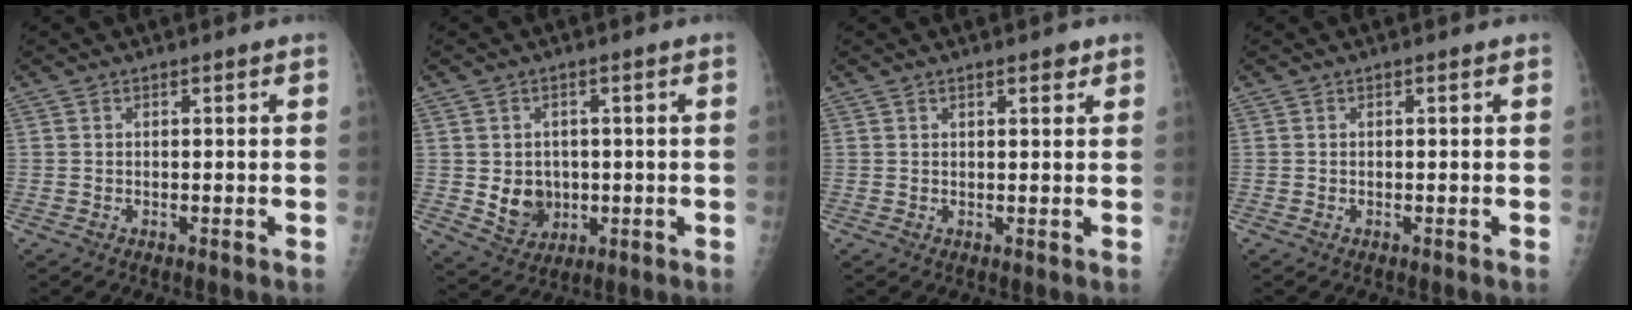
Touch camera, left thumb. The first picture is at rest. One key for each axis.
{"total": 6.5, "fx": -0.3, "fy": 5.6, "fz": 3.4, "tx": -0.024, "ty": -0.002, "tz": 0.012}
{"total": 2.1, "fx": 1.4, "fy": 0.8, "fz": 1.3, "tx": -0.011, "ty": -0.006, "tz": 0.018}
{"total": 0.0}